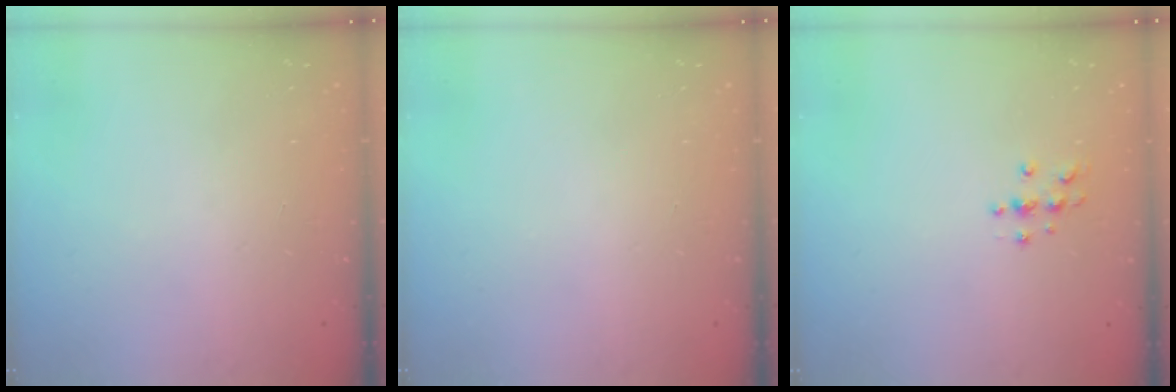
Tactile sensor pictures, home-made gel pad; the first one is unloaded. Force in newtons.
{"total": 0.0}
{"total": 3.7, "press": 3.6, "slide": 0.5}